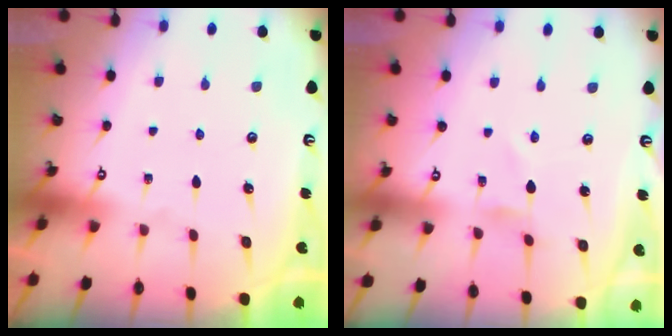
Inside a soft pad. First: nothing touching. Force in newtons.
{"total": 0.8, "press": 0.8, "slide": 0.2}